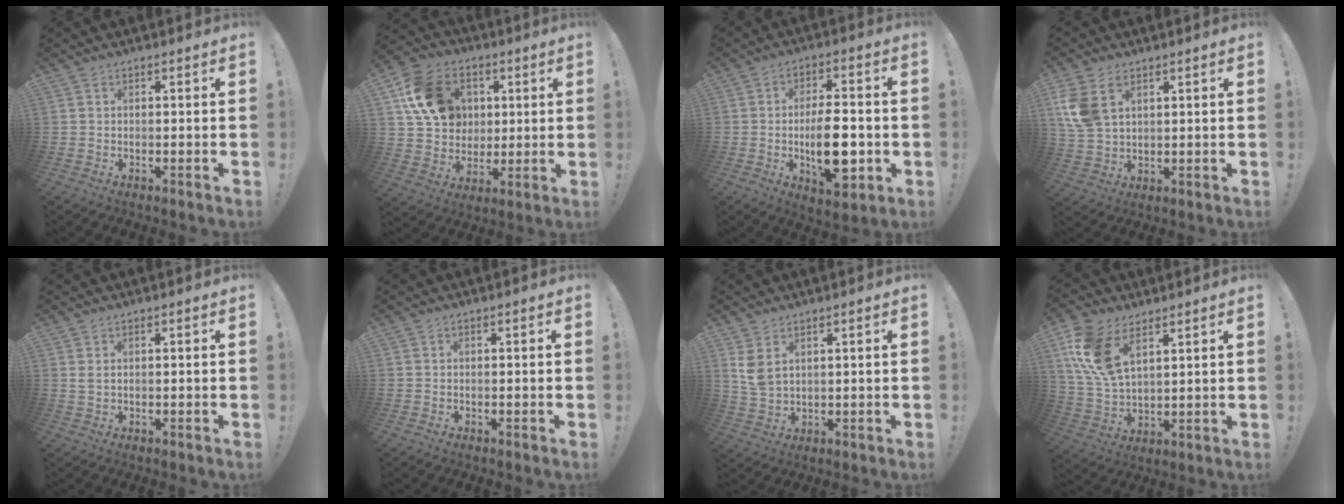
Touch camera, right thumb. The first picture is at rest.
{"total": 16.3, "force": [5.3, 13.2, 7.9], "torque": [-0.116, -0.007, 0.113]}
{"total": 14.8, "force": [-2.8, 6.4, 13.0], "torque": [-0.214, 0.000, -0.045]}
{"total": 9.7, "force": [4.4, 6.3, 5.9], "torque": [-0.116, -0.007, 0.086]}
{"total": 1.5, "force": [0.7, 0.6, 1.2], "torque": [-0.021, 0.000, 0.012]}
{"total": 0.0}
{"total": 6.1, "force": [2.9, 3.7, 3.8], "torque": [-0.072, -0.012, 0.057]}
{"total": 13.9, "force": [7.2, 7.5, 9.1], "torque": [-0.196, -0.028, 0.140]}